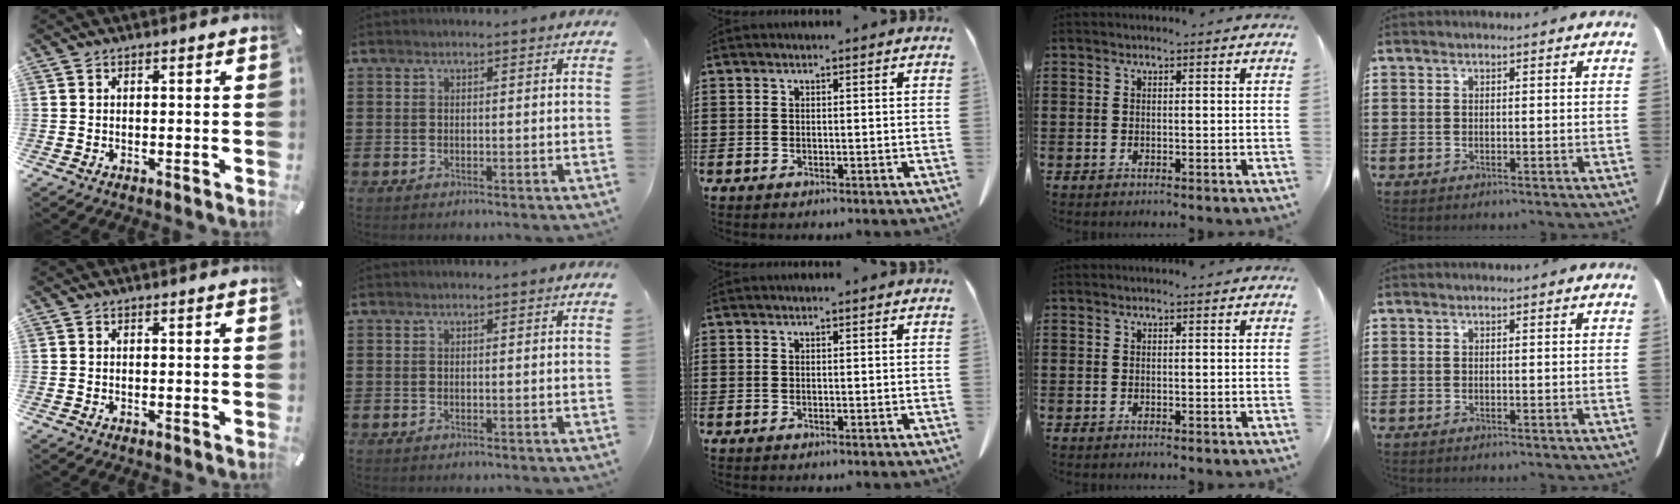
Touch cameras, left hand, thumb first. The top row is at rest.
{}